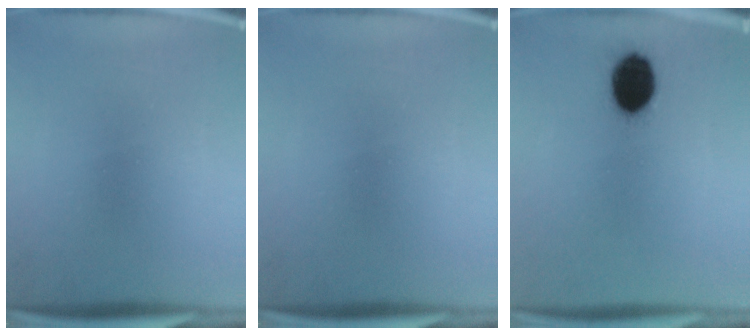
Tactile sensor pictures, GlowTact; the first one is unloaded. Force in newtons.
{"total": 0.0}
{"total": 10.7}